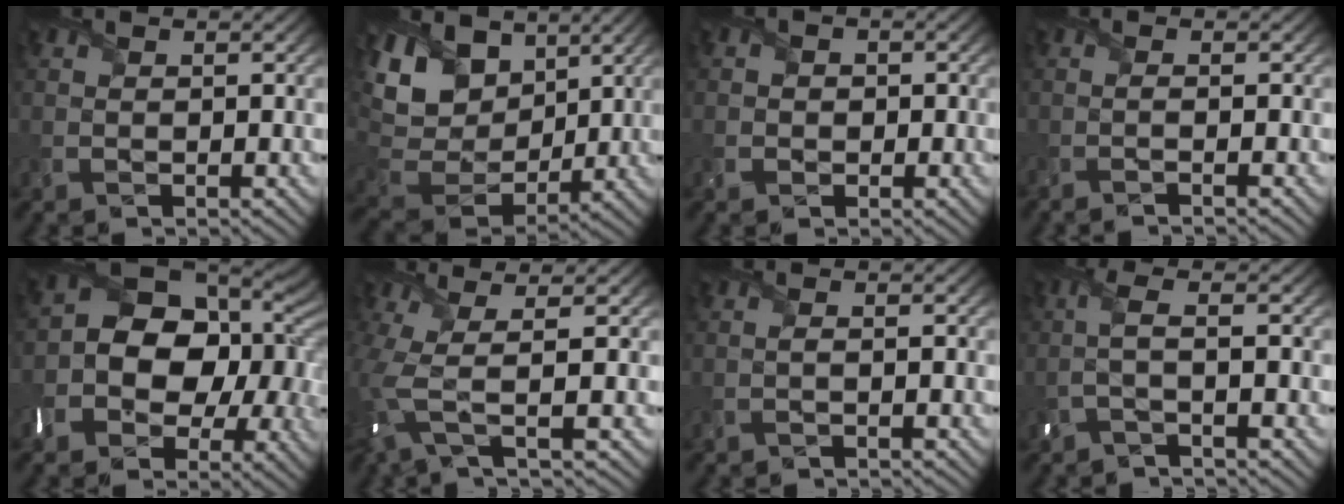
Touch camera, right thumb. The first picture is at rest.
{"total": 13.4, "force": [6.0, 9.2, 7.7], "torque": [-0.224, 0.028, 0.116]}
{"total": 2.3, "force": [-0.6, 2.2, 0.5], "torque": [-0.001, -0.002, -0.015]}
{"total": 1.7, "force": [-0.7, 0.4, 1.5], "torque": [-0.015, -0.007, -0.025]}
{"total": 14.7, "force": [-1.2, 11.3, 9.4], "torque": [-0.148, -0.023, -0.012]}
{"total": 7.0, "force": [-0.4, 1.3, 6.8], "torque": [-0.134, 0.001, -0.022]}
{"total": 0.9, "force": [-0.4, 0.1, 0.8], "torque": [-0.013, -0.004, -0.012]}
{"total": 3.2, "force": [-0.7, 0.6, 3.1], "torque": [-0.060, 0.001, -0.031]}